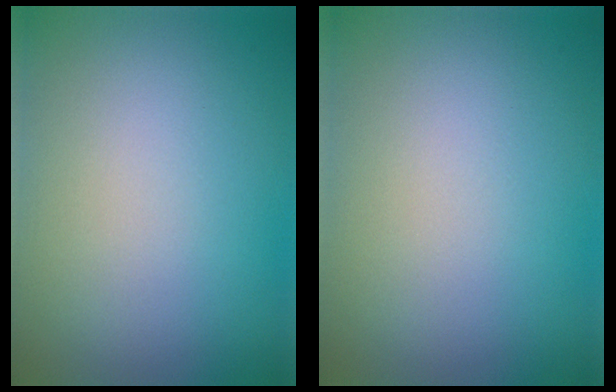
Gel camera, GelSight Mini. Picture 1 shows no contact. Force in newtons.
{"total": 0.0}